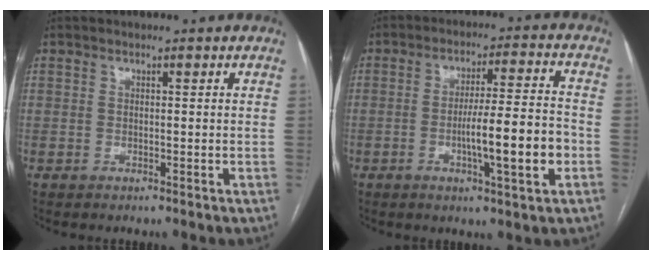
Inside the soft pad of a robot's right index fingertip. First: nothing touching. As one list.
[{"total": 10.6, "force": [-2.8, 0.6, 10.2], "torque": [-0.163, 0.005, -0.042]}]